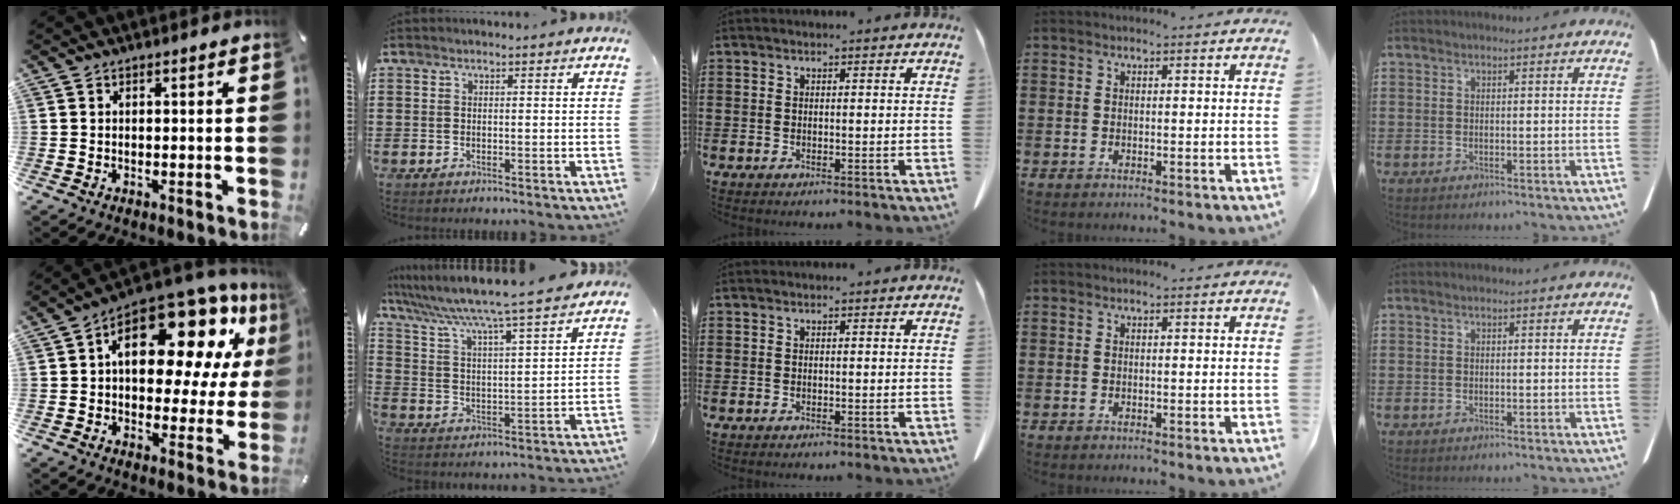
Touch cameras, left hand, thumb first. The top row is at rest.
{"thumb": {"total": 19.7, "force": [9.3, 10.4, 14.0], "torque": [-0.201, -0.068, 0.153]}, "index": {"total": 6.0, "force": [5.4, -1.0, 2.5], "torque": [-0.074, -0.050, 0.082]}}